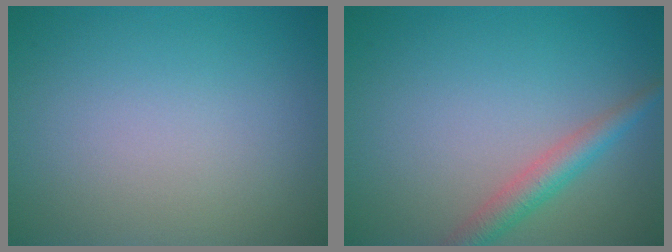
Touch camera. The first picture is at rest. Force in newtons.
{"total": 2.8, "press": 2.8, "slide": 0.2}